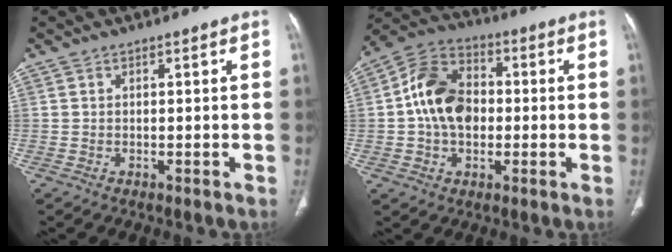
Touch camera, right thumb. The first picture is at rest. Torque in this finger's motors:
{"motor_torque": [1.95, 2.48, 1.53, -0.28, 0.15]}